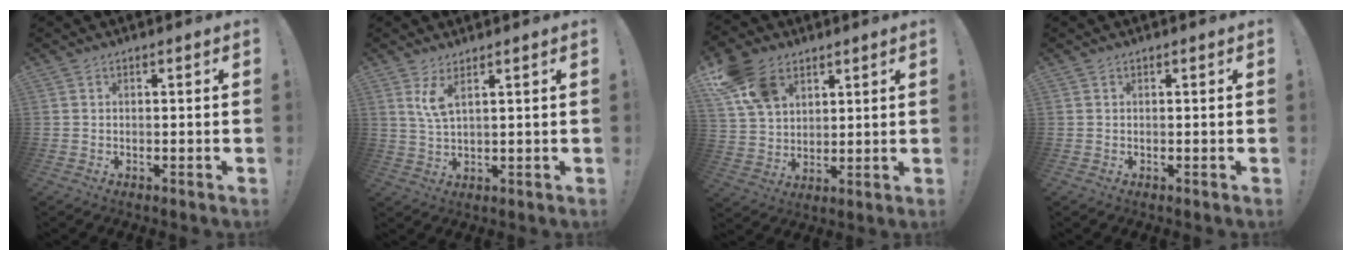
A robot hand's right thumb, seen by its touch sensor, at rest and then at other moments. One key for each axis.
{"total": 5.1, "fx": 3.1, "fy": 1.1, "fz": 3.9, "tx": -0.074, "ty": -0.013, "tz": 0.051}
{"total": 13.6, "fx": 7.4, "fy": 9.4, "fz": 6.5, "tx": -0.129, "ty": -0.023, "tz": 0.149}
{"total": 0.0}